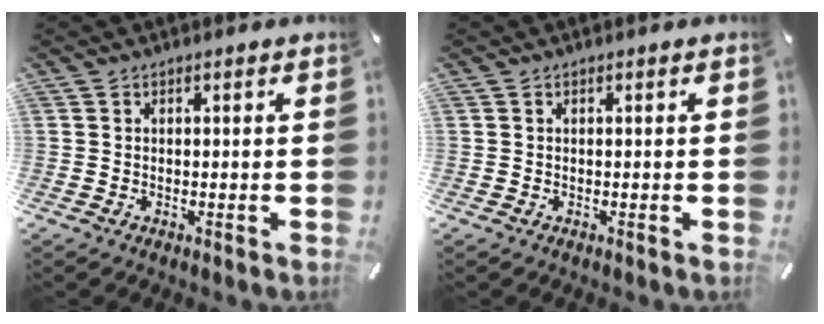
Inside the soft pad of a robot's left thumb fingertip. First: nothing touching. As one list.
[{"total": 0.0}]